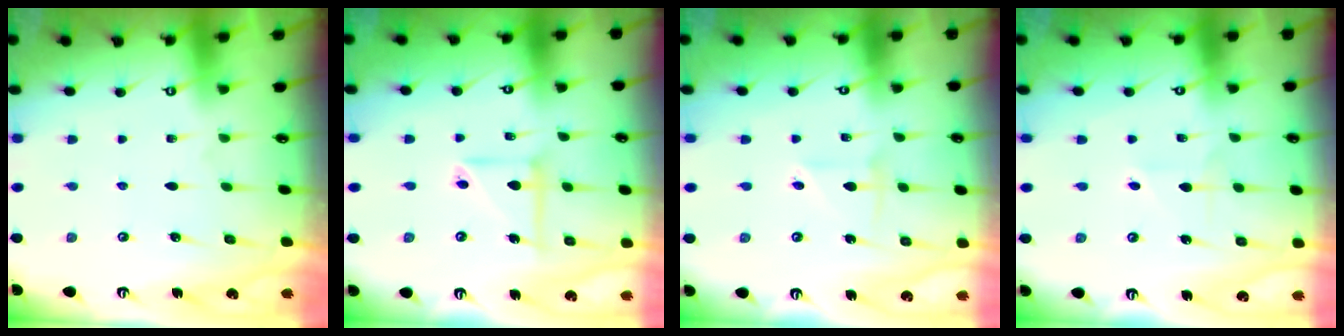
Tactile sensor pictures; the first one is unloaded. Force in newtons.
{"total": 7.9, "press": 7.8, "slide": 1.2}
{"total": 2.6, "press": 2.6, "slide": 0.5}
{"total": 2.4, "press": 2.4, "slide": 0.2}